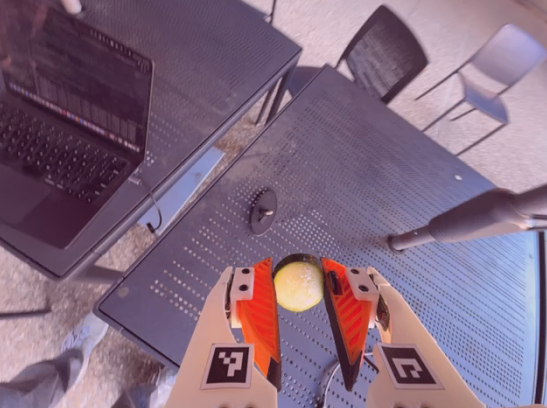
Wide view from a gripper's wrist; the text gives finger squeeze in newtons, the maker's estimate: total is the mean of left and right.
{"total": 11.2, "left": 11.6, "right": 10.7}